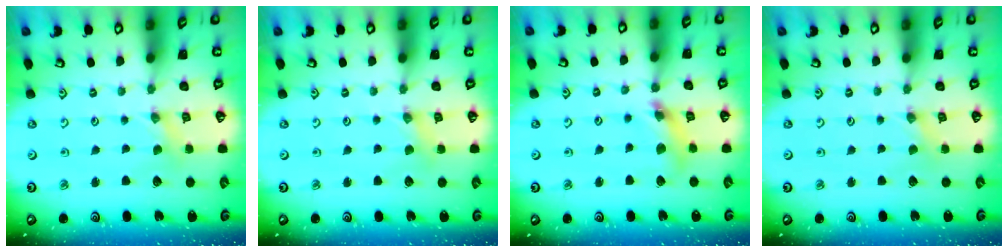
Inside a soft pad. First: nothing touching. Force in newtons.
{"total": 1.3, "press": 1.3, "slide": 0.3}
{"total": 10.9, "press": 10.8, "slide": 1.4}
{"total": 0.8, "press": 0.8, "slide": 0.1}